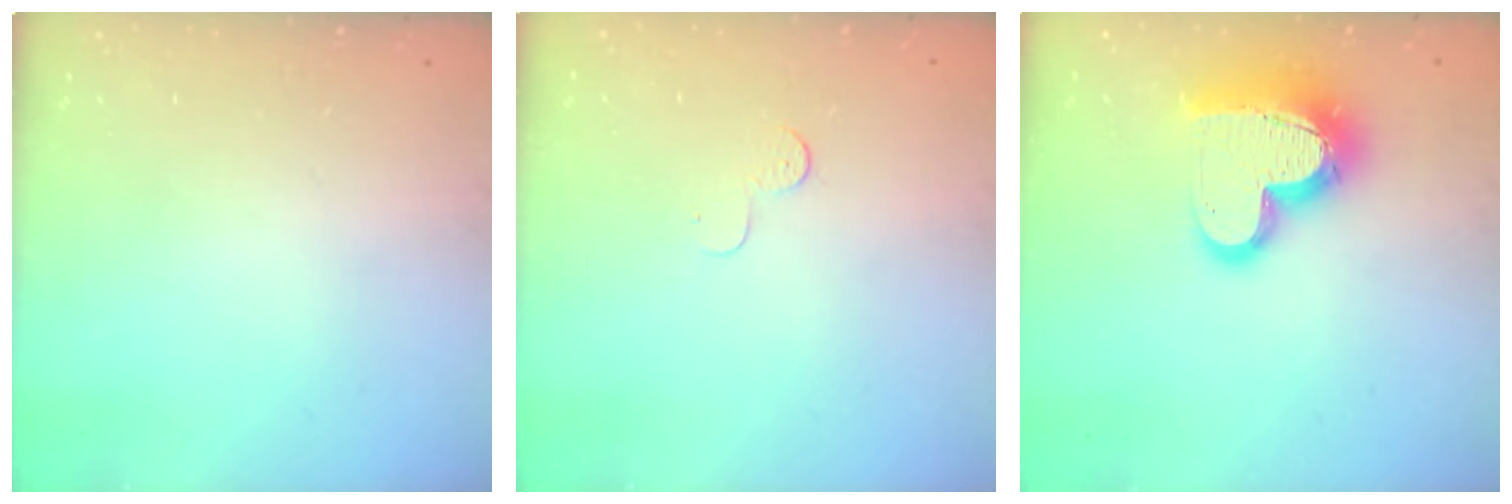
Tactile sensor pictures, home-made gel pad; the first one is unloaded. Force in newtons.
{"total": 3.2, "press": 3.2, "slide": 0.4}
{"total": 17.4, "press": 17.4, "slide": 1.3}